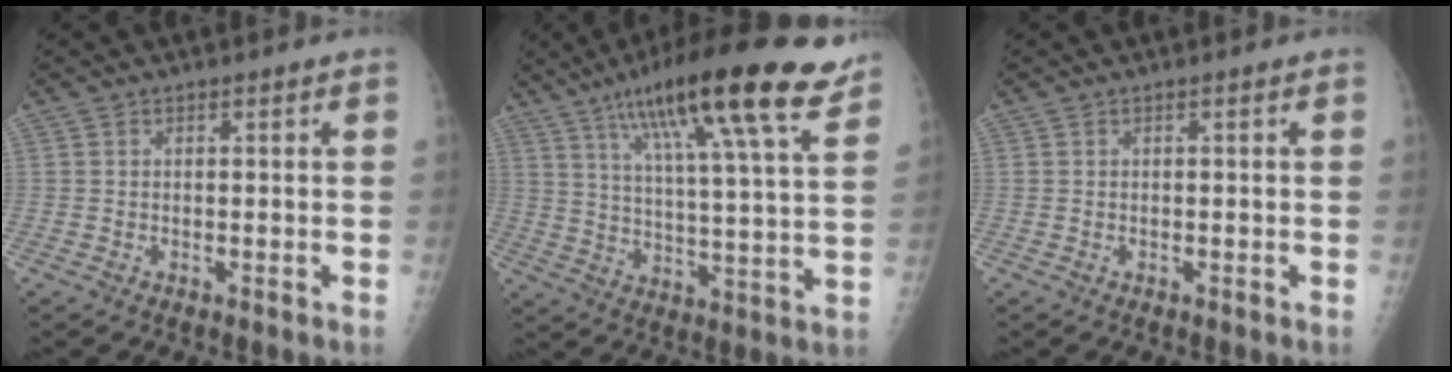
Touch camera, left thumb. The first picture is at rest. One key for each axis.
{"total": 23.1, "fx": 14.5, "fy": 3.9, "fz": 17.5, "tx": -0.268, "ty": -0.035, "tz": 0.225}
{"total": 0.0}